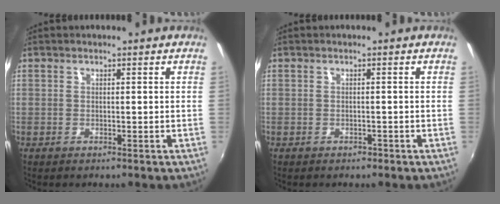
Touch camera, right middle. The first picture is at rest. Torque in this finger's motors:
{"motor_torque": [0.38, -0.25, 0.11, 0.04]}